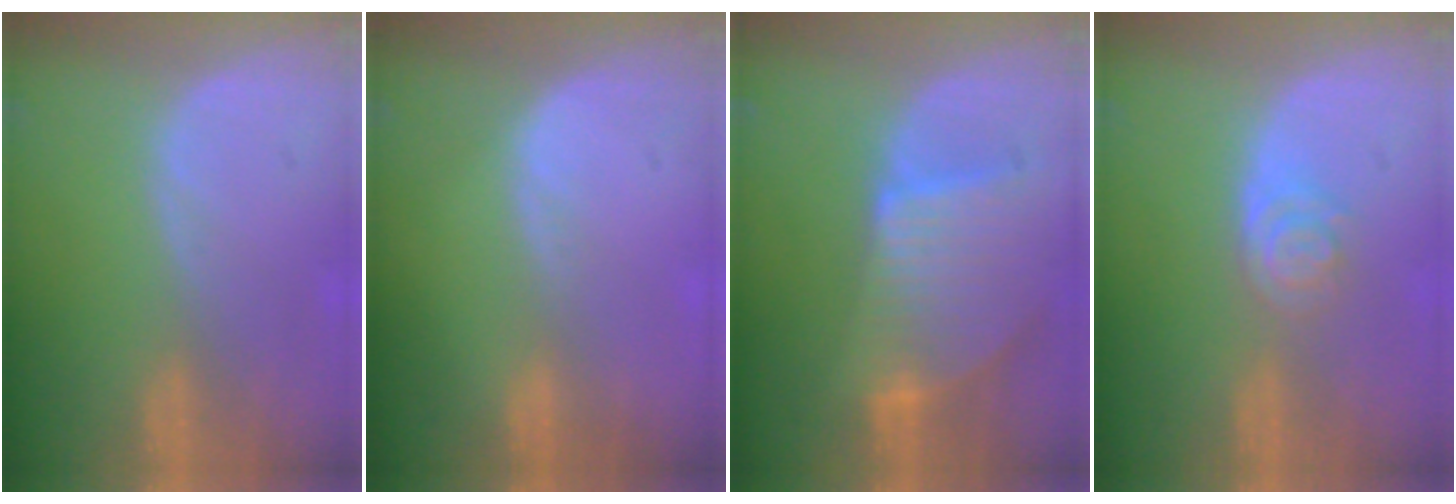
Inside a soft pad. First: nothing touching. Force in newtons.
{"total": 1.1, "press": 0.7, "slide": 0.9}
{"total": 9.4, "press": 8.2, "slide": 4.7}
{"total": 4.0, "press": 3.6, "slide": 1.9}